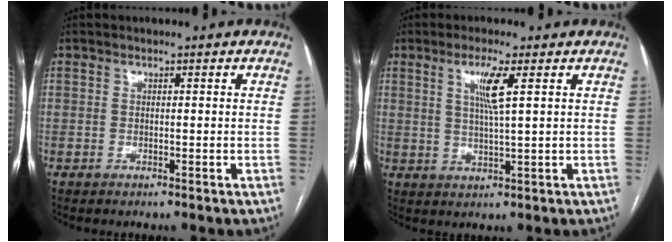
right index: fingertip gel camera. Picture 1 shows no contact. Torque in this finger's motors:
{"motor_torque": [0.28, 0.24, 0.11, 0.07]}